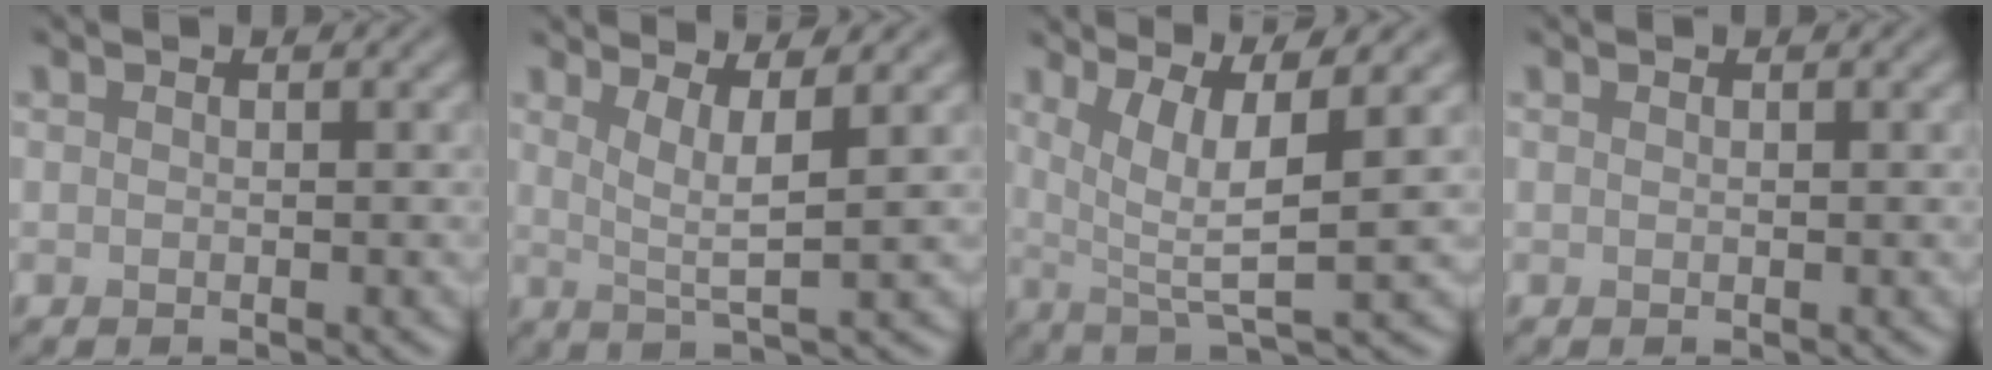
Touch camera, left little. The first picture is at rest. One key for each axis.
{"total": 3.6, "fx": 1.4, "fy": 0.6, "fz": 3.3, "tx": -0.059, "ty": -0.008, "tz": 0.028}
{"total": 5.9, "fx": 1.7, "fy": 1.3, "fz": 5.5, "tx": -0.091, "ty": -0.006, "tz": 0.031}
{"total": 0.0}